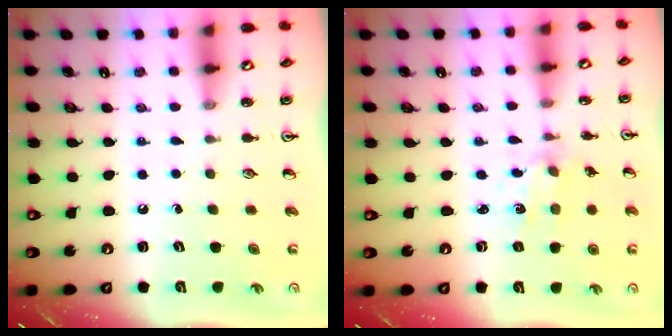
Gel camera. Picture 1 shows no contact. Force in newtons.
{"total": 1.7, "press": 1.6, "slide": 0.2}